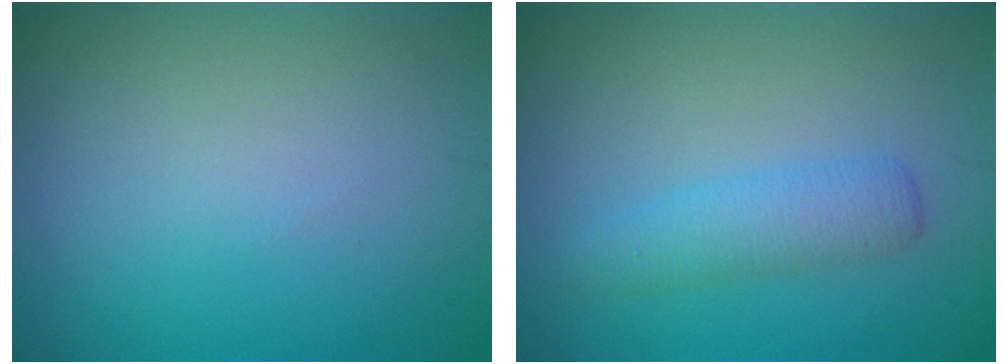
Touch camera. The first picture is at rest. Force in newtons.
{"total": 2.8, "press": 2.7, "slide": 0.2}